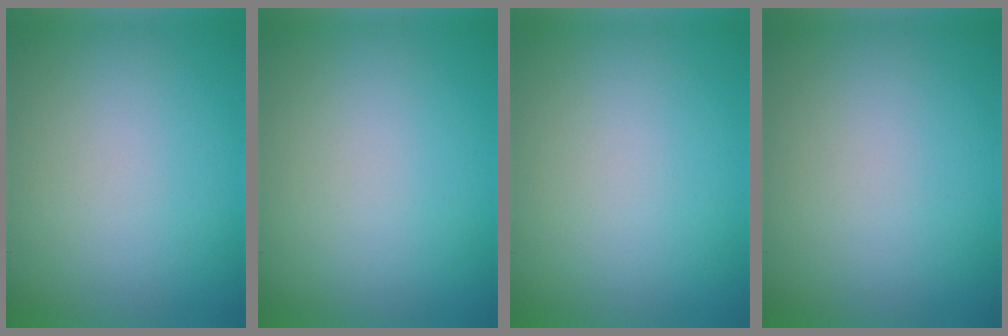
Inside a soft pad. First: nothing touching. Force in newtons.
{"total": 0.0}
{"total": 0.0}
{"total": 0.0}